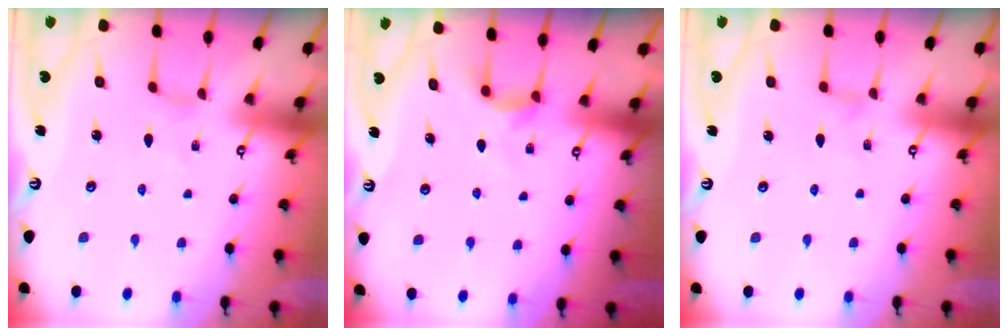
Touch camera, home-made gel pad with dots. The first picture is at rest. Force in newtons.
{"total": 3.7, "press": 3.7, "slide": 0.5}
{"total": 1.1, "press": 1.1, "slide": 0.2}